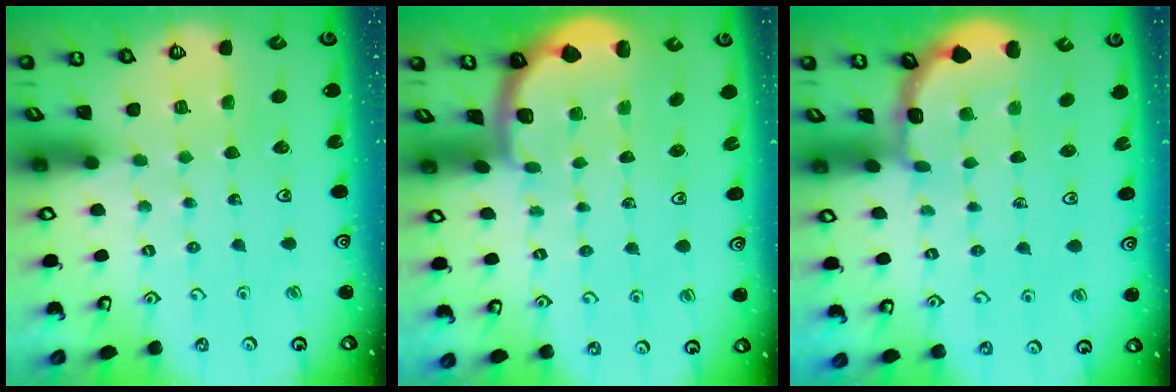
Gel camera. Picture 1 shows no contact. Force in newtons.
{"total": 1.4, "press": 1.4, "slide": 0.1}
{"total": 2.0, "press": 2.0, "slide": 0.2}